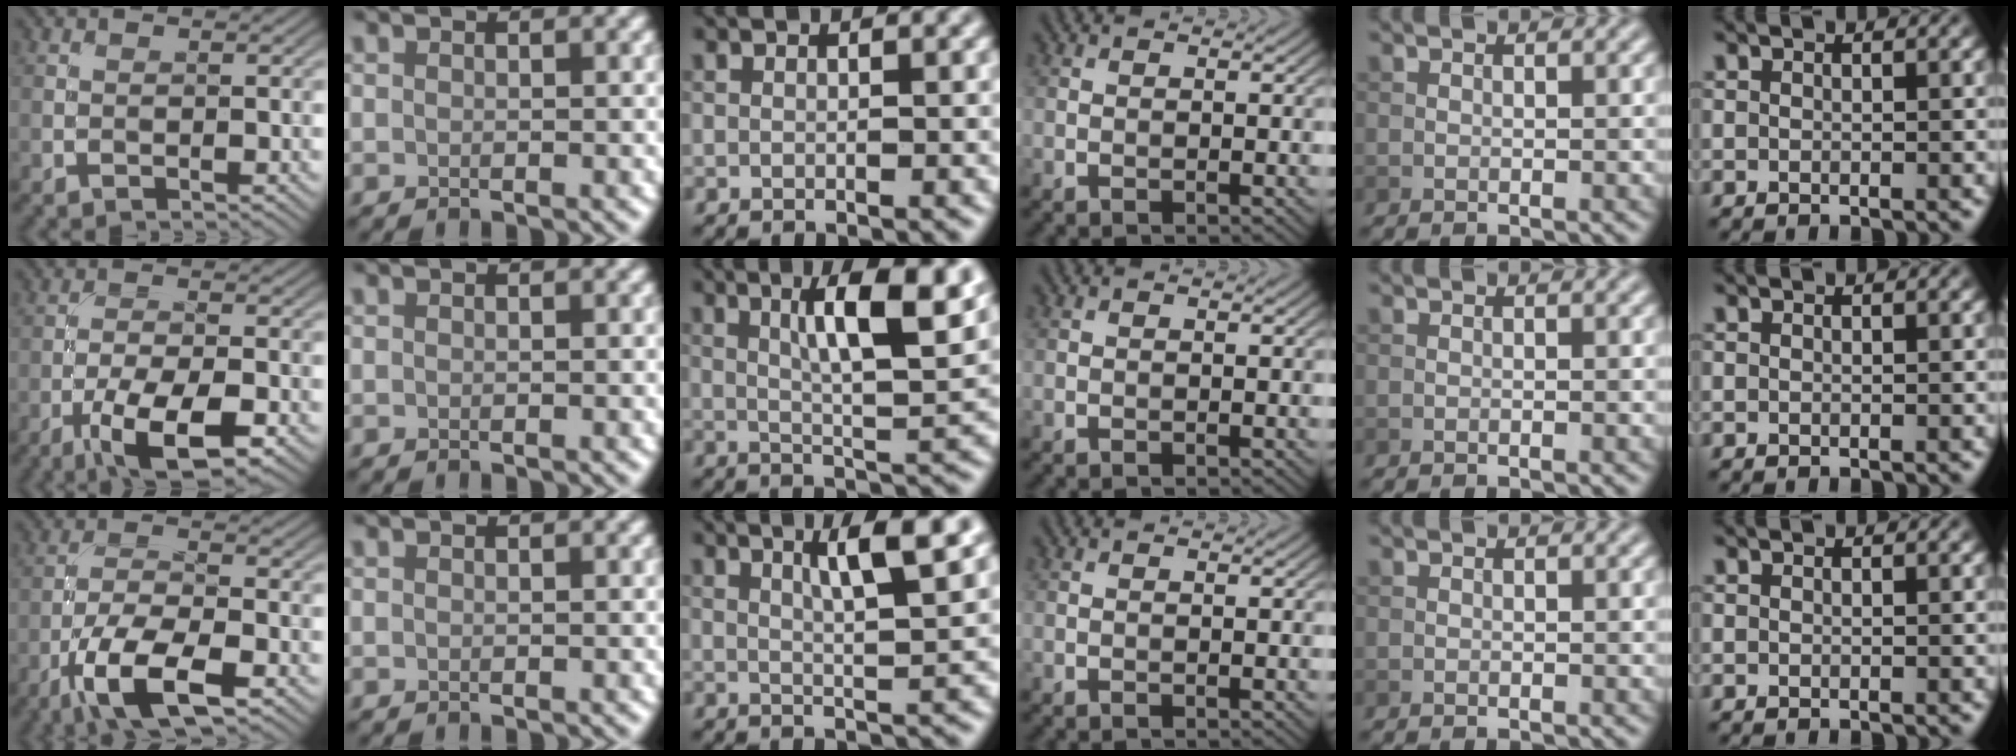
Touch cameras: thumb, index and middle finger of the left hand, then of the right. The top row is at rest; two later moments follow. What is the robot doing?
{"motion": "unscrew", "object": "medicine bottle"}